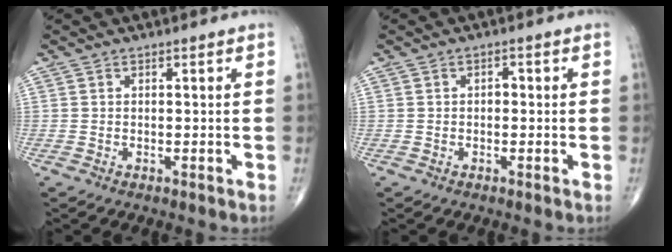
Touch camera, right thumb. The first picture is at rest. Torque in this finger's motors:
{"motor_torque": [-0.26, -0.30, 0.13, -0.05, -0.02]}